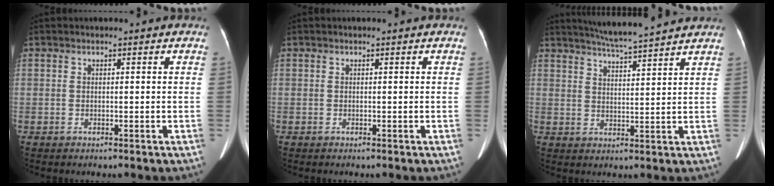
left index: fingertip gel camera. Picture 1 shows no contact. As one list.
[{"total": 0.0}, {"total": 9.7, "force": [8.8, -0.7, 3.9], "torque": [-0.072, 0.014, 0.132]}]